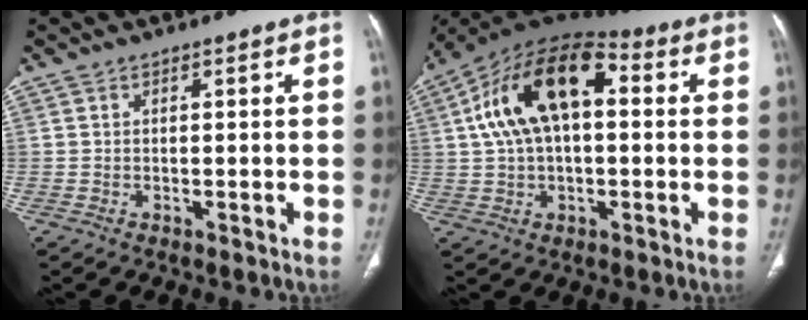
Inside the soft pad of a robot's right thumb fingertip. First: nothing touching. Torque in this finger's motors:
{"motor_torque": [2.43, 2.58, 1.01, -0.76, 0.23]}